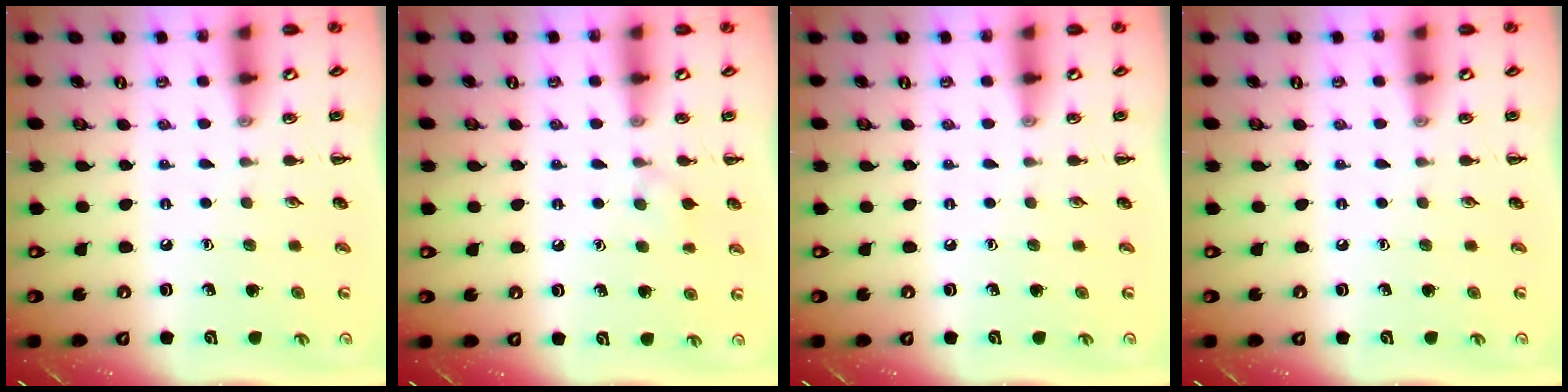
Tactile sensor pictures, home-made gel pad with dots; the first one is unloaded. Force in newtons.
{"total": 5.7, "press": 5.4, "slide": 1.8}
{"total": 0.0}
{"total": 0.0}